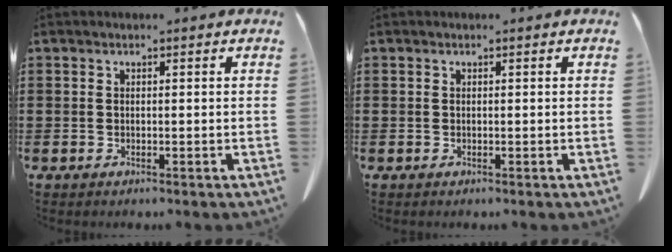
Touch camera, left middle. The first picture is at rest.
{"total": 0.0}